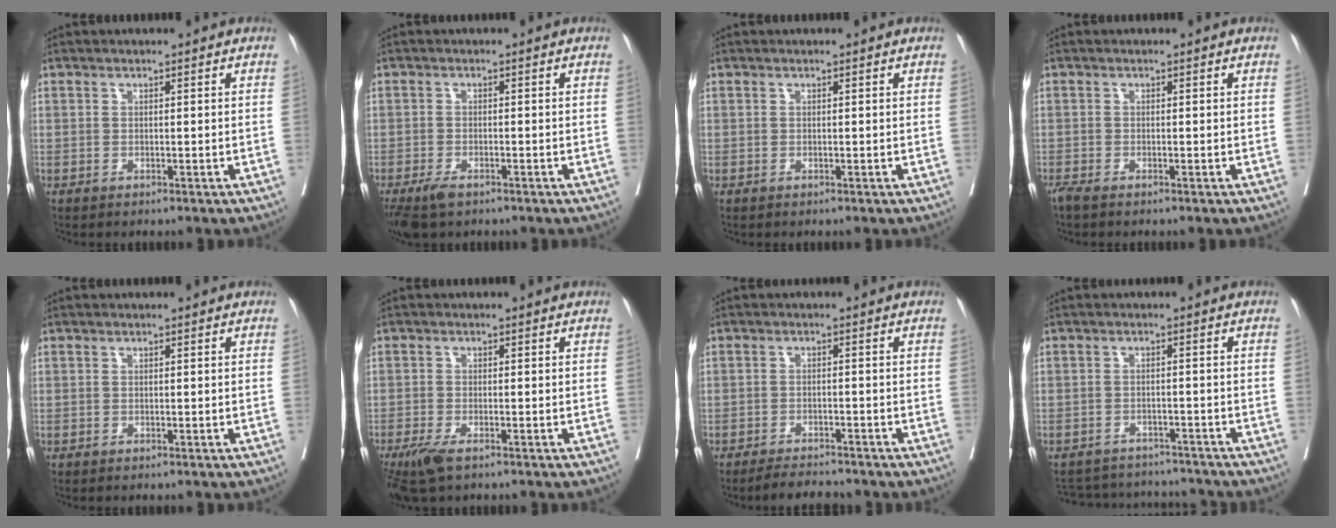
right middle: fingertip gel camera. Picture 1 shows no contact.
{"total": 4.3, "force": [-3.1, 1.6, 2.6], "torque": [-0.049, -0.008, -0.053]}
{"total": 0.0}
{"total": 1.2, "force": [-1.1, 0.1, 0.6], "torque": [-0.018, -0.005, -0.024]}
{"total": 0.0}
{"total": 4.5, "force": [-3.0, 1.2, 3.1], "torque": [-0.064, -0.011, -0.054]}
{"total": 3.7, "force": [-3.6, 0.5, 1.0], "torque": [-0.016, -0.011, -0.060]}
{"total": 10.6, "force": [-10.1, 2.8, 1.6], "torque": [-0.033, 0.015, -0.133]}